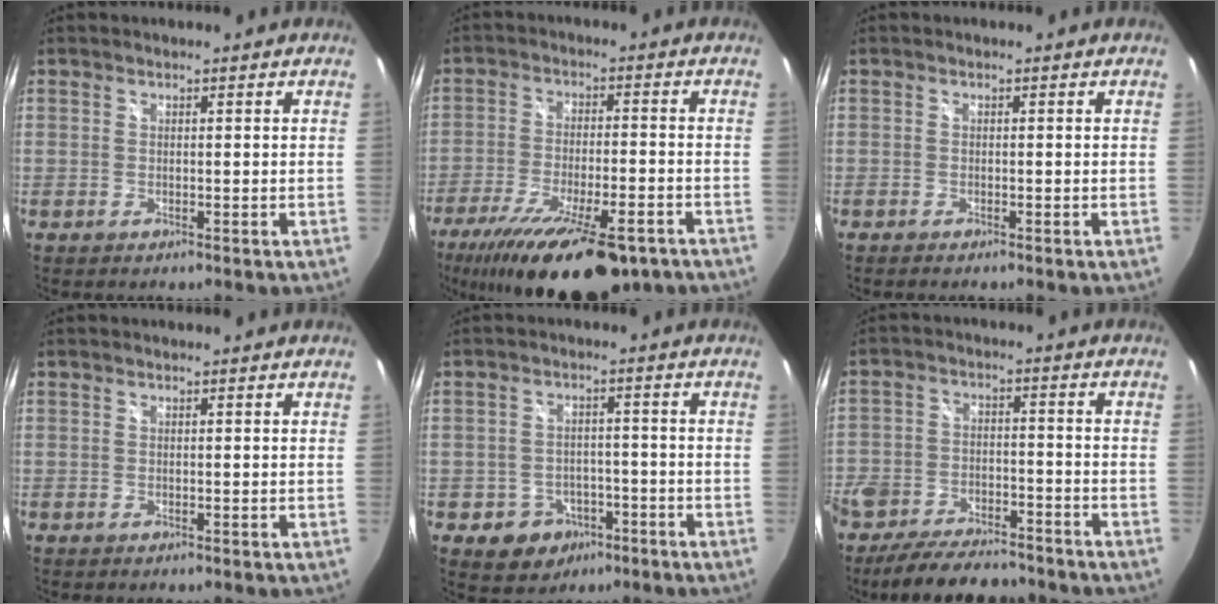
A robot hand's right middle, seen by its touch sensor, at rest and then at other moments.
{"total": 22.0, "force": [-15.1, 7.0, 14.4], "torque": [-0.267, -0.056, -0.228]}
{"total": 0.8, "force": [-0.8, 0.1, 0.3], "torque": [-0.008, -0.004, -0.016]}
{"total": 0.0}
{"total": 7.3, "force": [-3.7, 5.9, 2.2], "torque": [-0.055, 0.015, -0.035]}
{"total": 15.0, "force": [-11.8, 6.2, 6.8], "torque": [-0.153, -0.012, -0.186]}